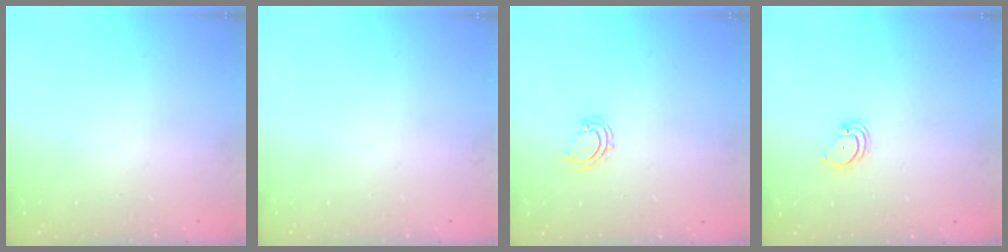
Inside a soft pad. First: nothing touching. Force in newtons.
{"total": 0.0}
{"total": 3.5, "press": 3.5, "slide": 0.3}
{"total": 2.2, "press": 2.2, "slide": 0.3}